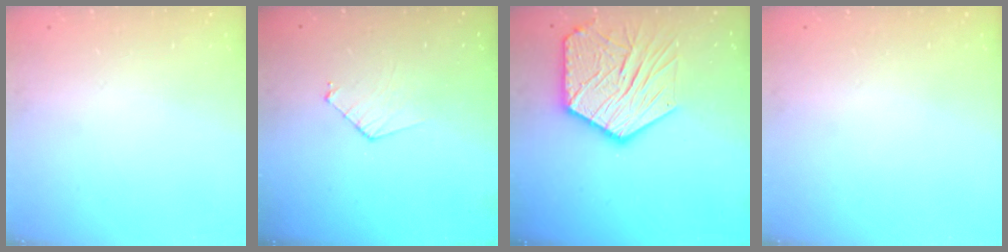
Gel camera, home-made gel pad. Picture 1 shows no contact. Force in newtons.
{"total": 6.9, "press": 6.9, "slide": 0.6}
{"total": 18.9, "press": 18.8, "slide": 1.8}
{"total": 0.0}